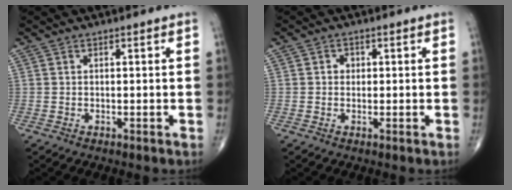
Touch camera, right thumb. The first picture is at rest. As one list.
[{"total": 1.4, "force": [0.1, 1.3, 0.6], "torque": [-0.001, 0.003, -0.001]}]